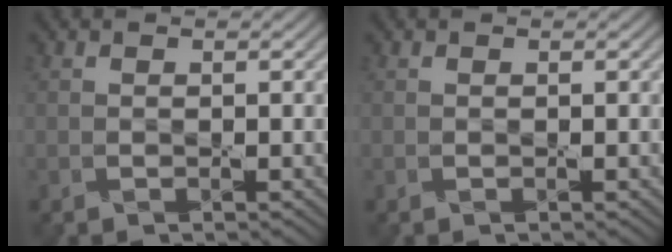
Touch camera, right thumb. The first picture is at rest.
{"total": 0.0}